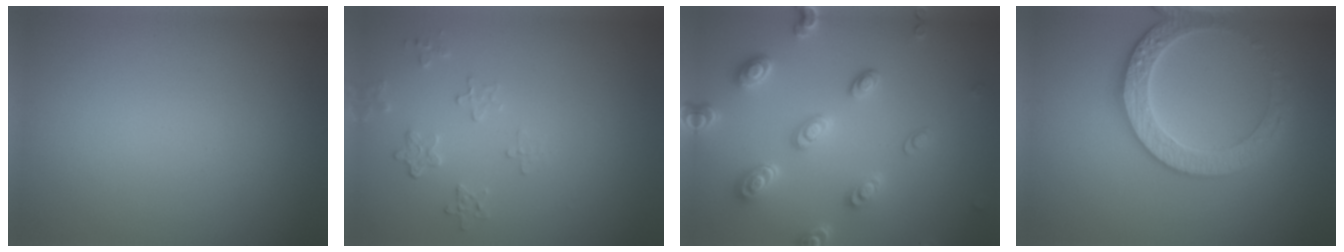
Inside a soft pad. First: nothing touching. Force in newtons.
{"total": 1.6, "press": 0.9, "slide": 1.4}
{"total": 4.6, "press": 3.7, "slide": 2.7}
{"total": 3.9, "press": 3.9, "slide": 0.8}